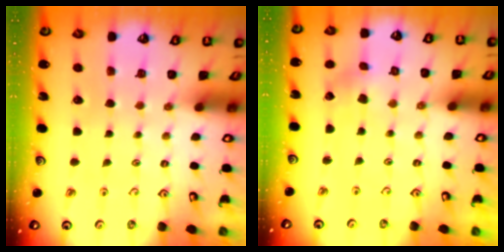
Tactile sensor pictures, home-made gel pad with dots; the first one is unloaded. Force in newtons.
{"total": 1.3, "press": 1.3, "slide": 0.2}